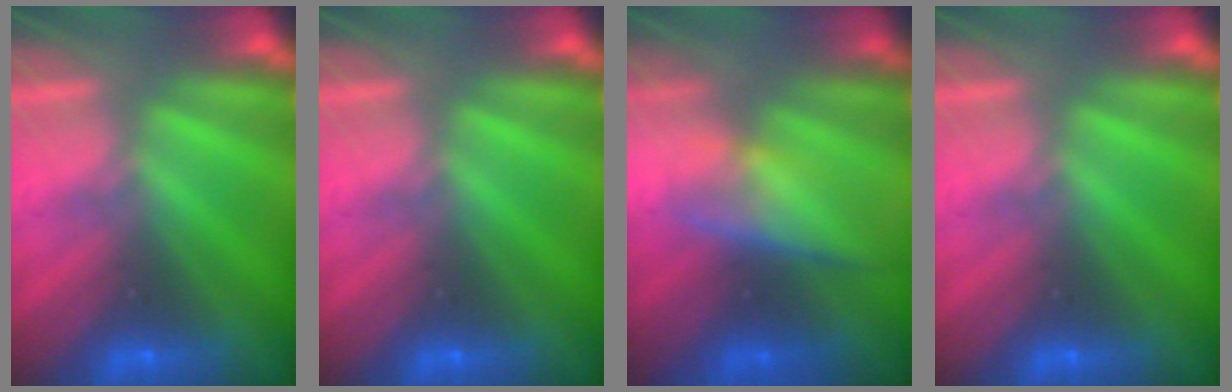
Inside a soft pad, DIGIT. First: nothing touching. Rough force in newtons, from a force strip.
{"total": 0.0}
{"total": 3.0}
{"total": 0.0}